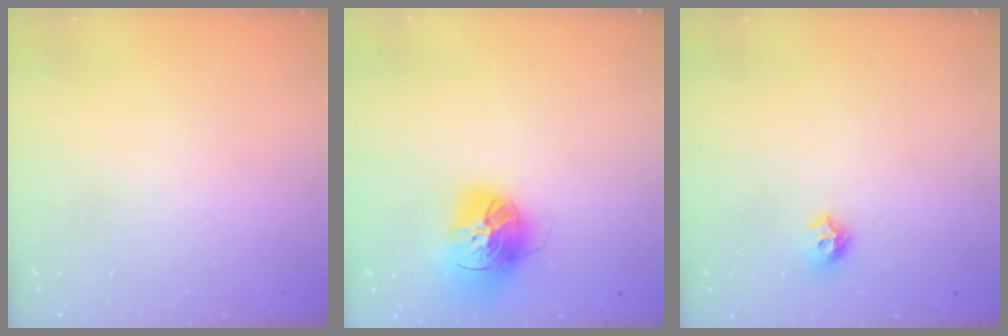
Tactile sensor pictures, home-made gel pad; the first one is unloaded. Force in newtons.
{"total": 16.8, "press": 16.7, "slide": 1.5}
{"total": 6.9, "press": 6.8, "slide": 0.9}